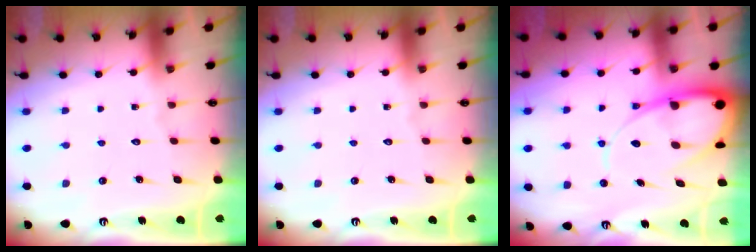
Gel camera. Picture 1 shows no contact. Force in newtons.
{"total": 0.0}
{"total": 14.0, "press": 13.9, "slide": 1.7}